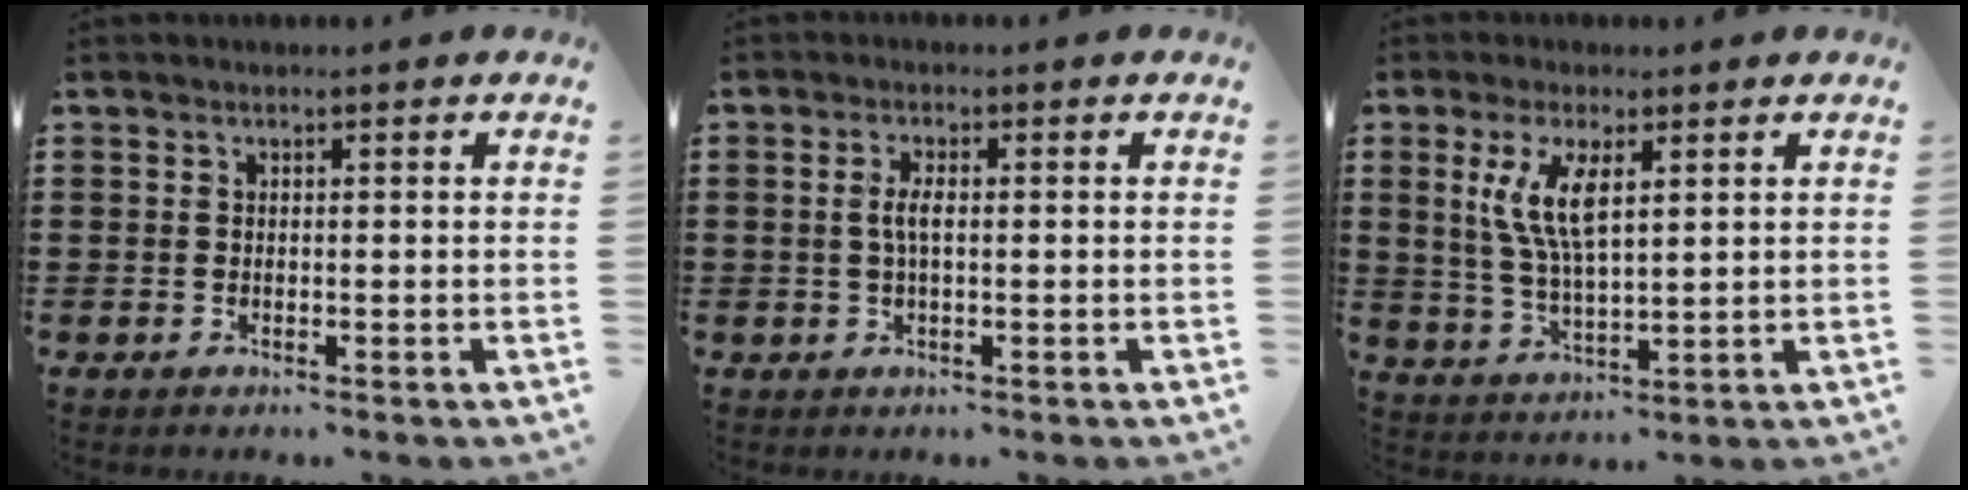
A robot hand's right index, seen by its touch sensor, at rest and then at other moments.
{"total": 2.7, "force": [0.0, 0.9, 2.6], "torque": [-0.056, -0.002, -0.004]}
{"total": 7.4, "force": [2.6, 2.4, 6.5], "torque": [-0.142, 0.002, 0.042]}